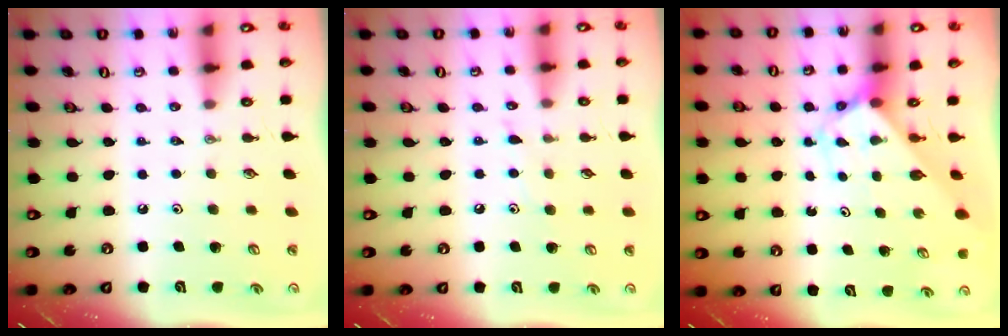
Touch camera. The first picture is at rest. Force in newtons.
{"total": 5.0, "press": 5.0, "slide": 0.4}
{"total": 2.7, "press": 2.7, "slide": 0.2}